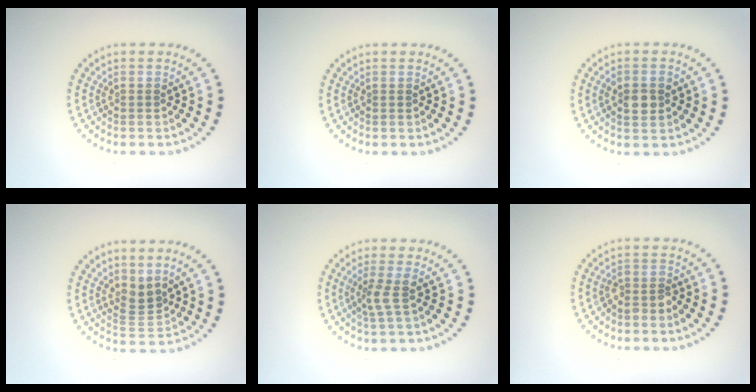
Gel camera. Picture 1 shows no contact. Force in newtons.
{"total": 0.0}
{"total": 2.5, "press": 2.5, "slide": 0.2}
{"total": 2.3, "press": 1.6, "slide": 1.6}
{"total": 1.9, "press": 1.5, "slide": 1.3}
{"total": 1.7, "press": 1.4, "slide": 1.0}